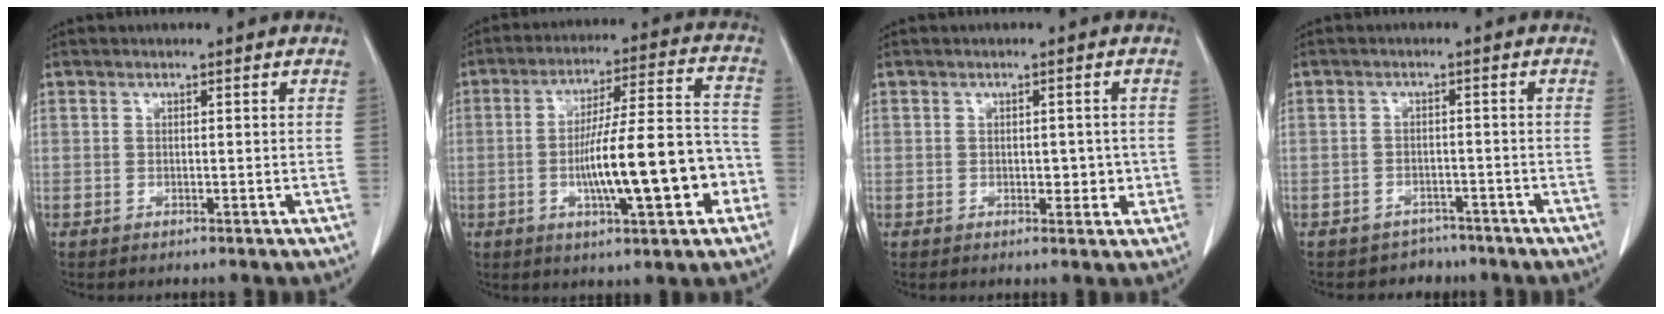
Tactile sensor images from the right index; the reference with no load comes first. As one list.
[{"total": 15.6, "force": [-4.1, 2.6, 14.8], "torque": [-0.240, 0.018, -0.059]}, {"total": 3.0, "force": [-0.2, 1.9, 2.3], "torque": [-0.020, 0.002, 0.002]}, {"total": 3.7, "force": [-3.0, 2.2, -0.5], "torque": [0.003, 0.013, -0.042]}]